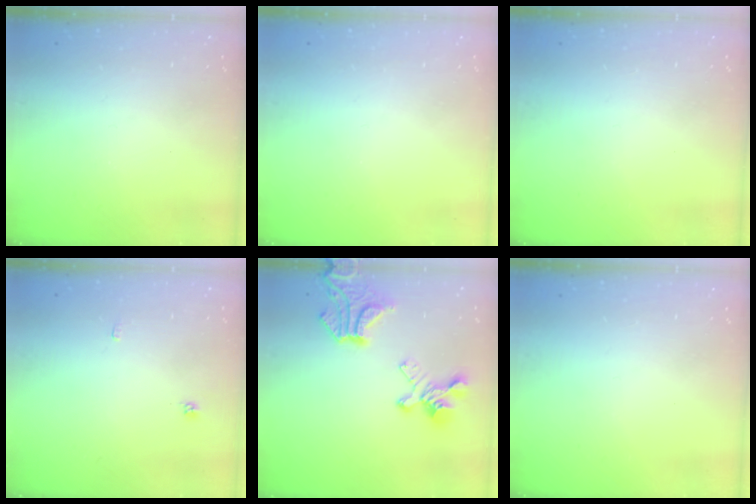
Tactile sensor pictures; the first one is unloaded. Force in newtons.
{"total": 0.0}
{"total": 0.0}
{"total": 1.9, "press": 1.9, "slide": 0.2}
{"total": 11.4, "press": 11.0, "slide": 2.8}
{"total": 0.0}